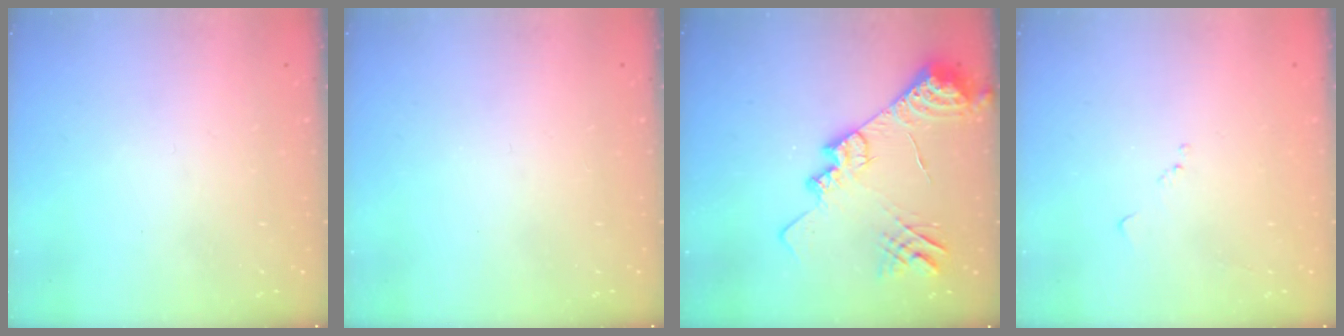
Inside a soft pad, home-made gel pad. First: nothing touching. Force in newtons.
{"total": 0.0}
{"total": 19.8, "press": 19.7, "slide": 2.0}
{"total": 6.1, "press": 6.0, "slide": 0.6}